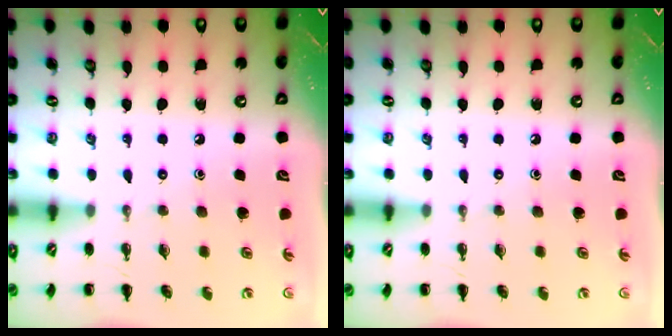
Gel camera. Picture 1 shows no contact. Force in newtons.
{"total": 0.0}